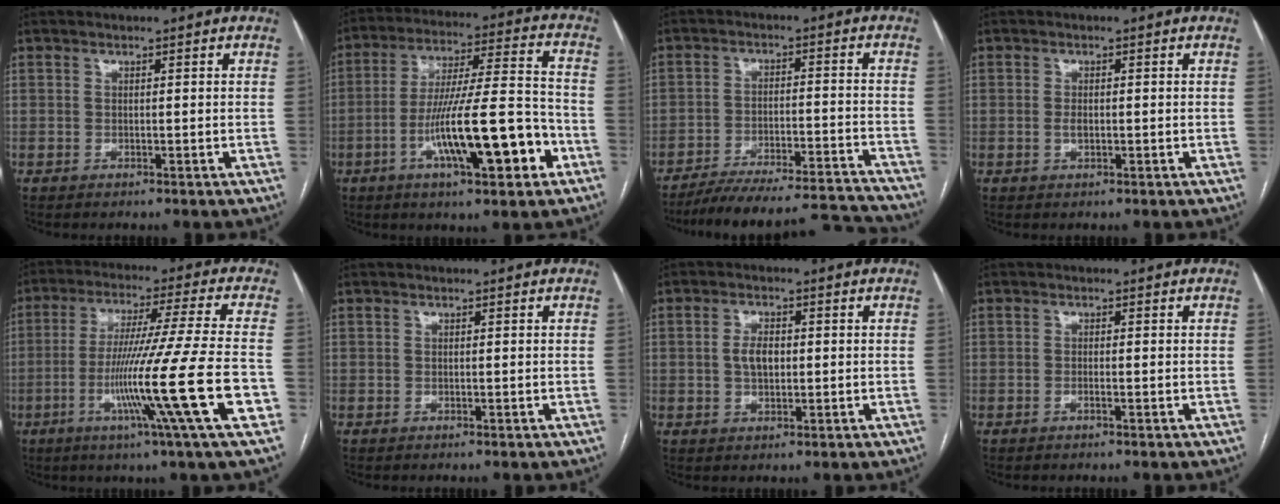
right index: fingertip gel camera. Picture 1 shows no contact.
{"total": 17.2, "force": [-6.5, 2.1, 15.8], "torque": [-0.272, 0.004, -0.102]}
{"total": 19.8, "force": [-18.9, 1.7, 5.8], "torque": [-0.071, 0.006, -0.265]}
{"total": 1.6, "force": [-0.3, 0.7, 1.4], "torque": [-0.028, 0.001, -0.004]}
{"total": 17.6, "force": [-5.7, -2.5, 16.4], "torque": [-0.293, -0.027, -0.105]}
{"total": 0.0}
{"total": 3.6, "force": [0.1, 2.0, 3.0], "torque": [-0.059, 0.006, 0.004]}
{"total": 0.8, "force": [-0.5, 0.0, 0.7], "torque": [-0.014, 0.001, -0.008]}